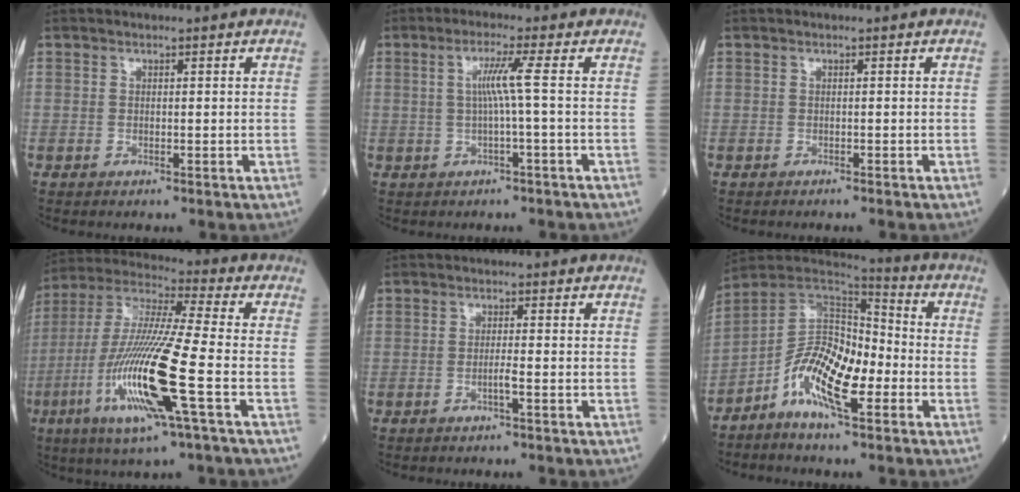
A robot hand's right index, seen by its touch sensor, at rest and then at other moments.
{"total": 3.9, "force": [0.2, -1.2, 3.7], "torque": [-0.074, 0.003, 0.006]}
{"total": 1.3, "force": [-1.2, -0.1, 0.6], "torque": [-0.008, 0.001, -0.012]}
{"total": 18.6, "force": [-5.9, 0.5, 17.7], "torque": [-0.380, -0.023, -0.115]}
{"total": 1.4, "force": [-0.6, -0.3, 1.2], "torque": [-0.026, 0.000, -0.012]}
{"total": 11.7, "force": [-4.6, 3.6, 10.2], "torque": [-0.190, 0.013, -0.089]}